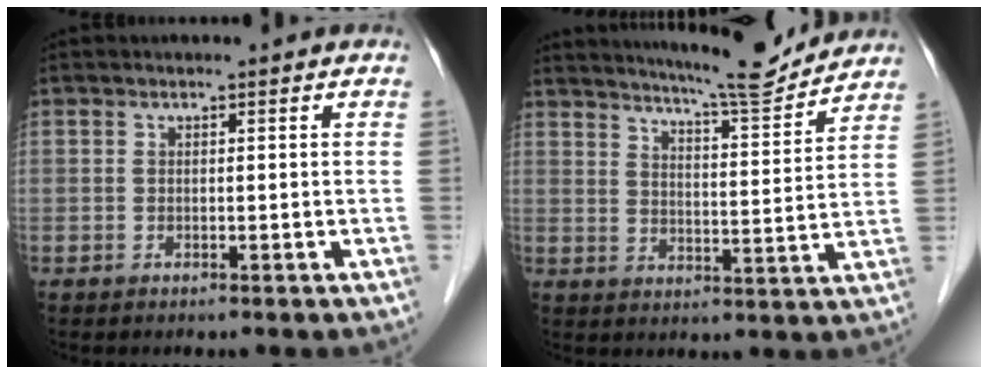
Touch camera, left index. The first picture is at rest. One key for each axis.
{"total": 11.0, "fx": 10.3, "fy": 0.0, "fz": 3.6, "tx": -0.059, "ty": -0.013, "tz": 0.141}